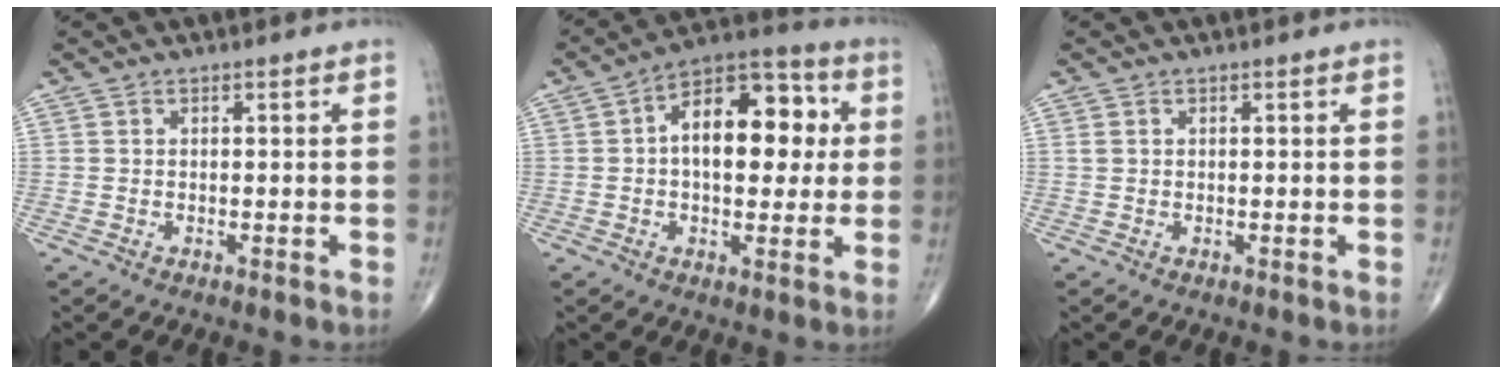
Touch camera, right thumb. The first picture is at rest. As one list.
[{"total": 16.0, "force": [2.1, 8.9, 13.1], "torque": [-0.163, 0.027, 0.023]}, {"total": 0.6, "force": [0.2, 0.5, 0.4], "torque": [-0.010, 0.006, 0.006]}]